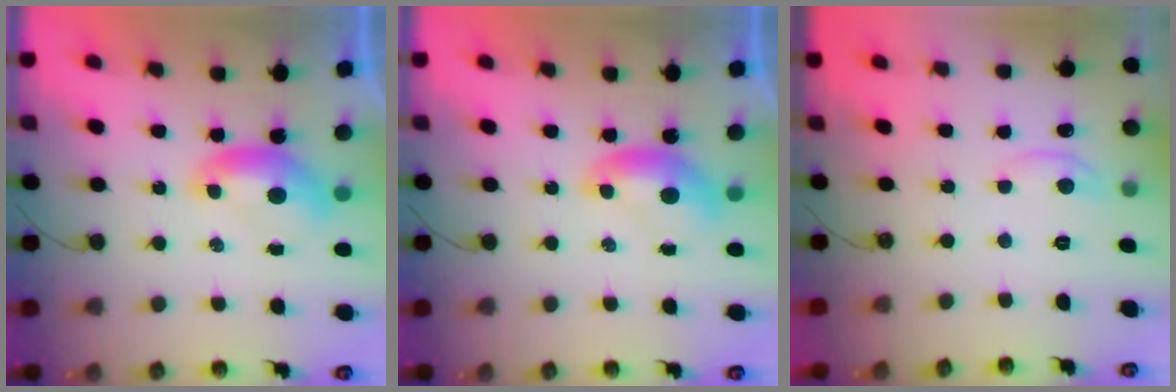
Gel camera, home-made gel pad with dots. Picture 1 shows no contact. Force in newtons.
{"total": 0.0}
{"total": 0.6, "press": 0.1, "slide": 0.6}